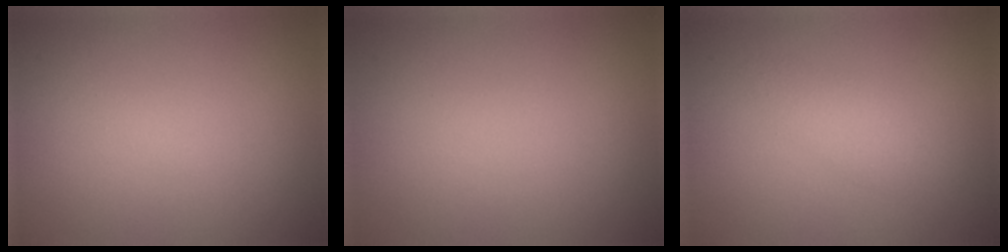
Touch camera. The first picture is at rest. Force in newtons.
{"total": 0.0}
{"total": 1.8, "press": 1.8, "slide": 0.1}